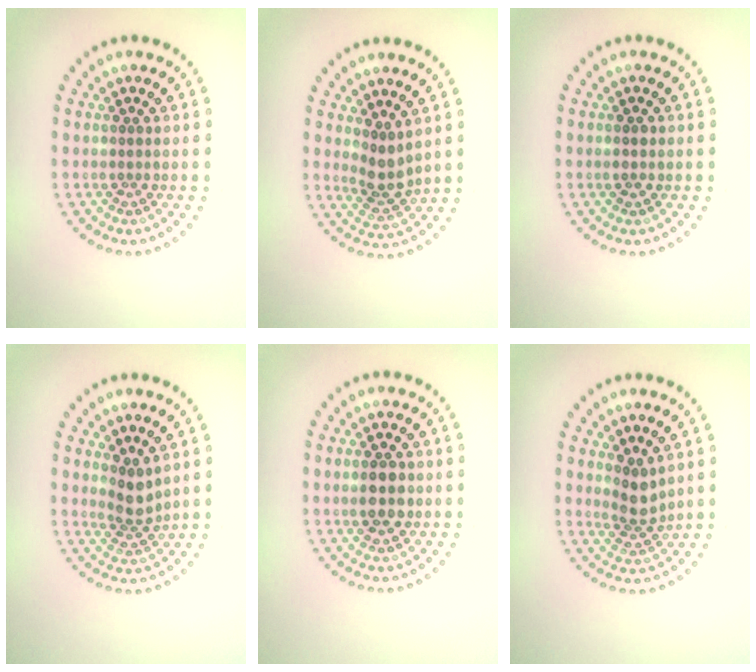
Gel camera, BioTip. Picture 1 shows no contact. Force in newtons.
{"total": 2.6, "press": 1.9, "slide": 1.7}
{"total": 1.1, "press": 1.1, "slide": 0.1}
{"total": 2.5, "press": 1.9, "slide": 1.6}
{"total": 2.8, "press": 2.8, "slide": 0.2}
{"total": 2.5, "press": 1.9, "slide": 1.6}